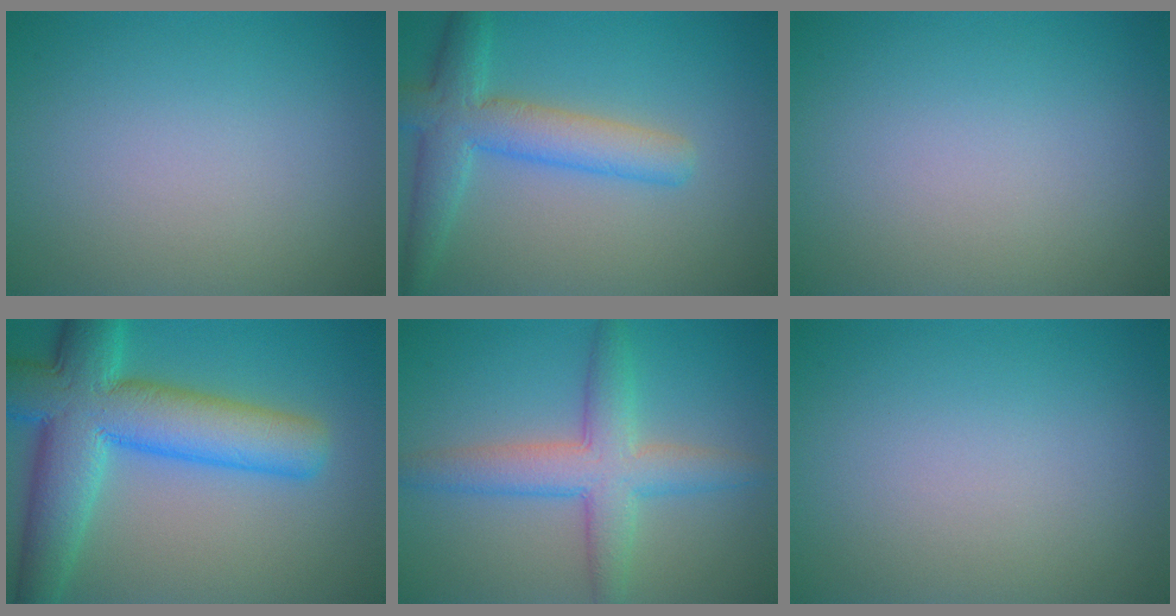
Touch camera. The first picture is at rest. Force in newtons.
{"total": 5.3, "press": 5.3, "slide": 0.2}
{"total": 0.0}
{"total": 10.9, "press": 10.9, "slide": 0.4}
{"total": 5.1, "press": 5.1, "slide": 0.2}
{"total": 0.0}